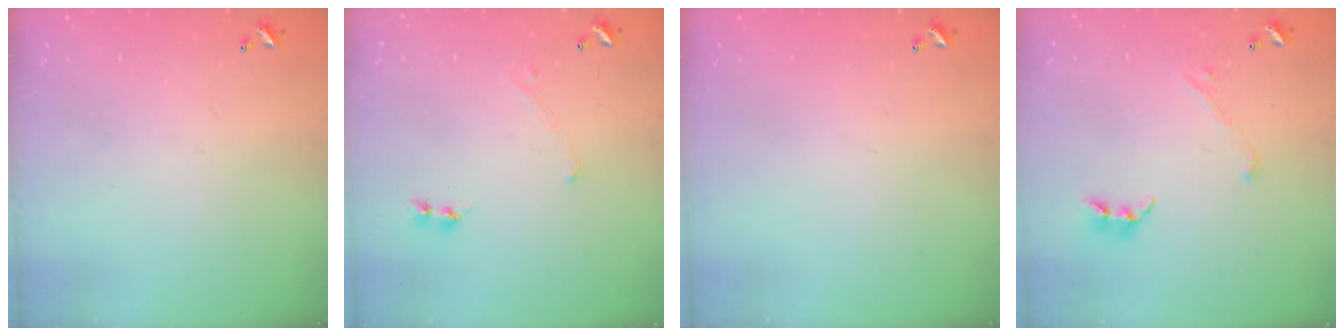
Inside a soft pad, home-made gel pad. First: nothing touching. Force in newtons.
{"total": 0.7, "press": 0.7, "slide": 0.3}
{"total": 0.0}
{"total": 1.7, "press": 1.6, "slide": 0.5}